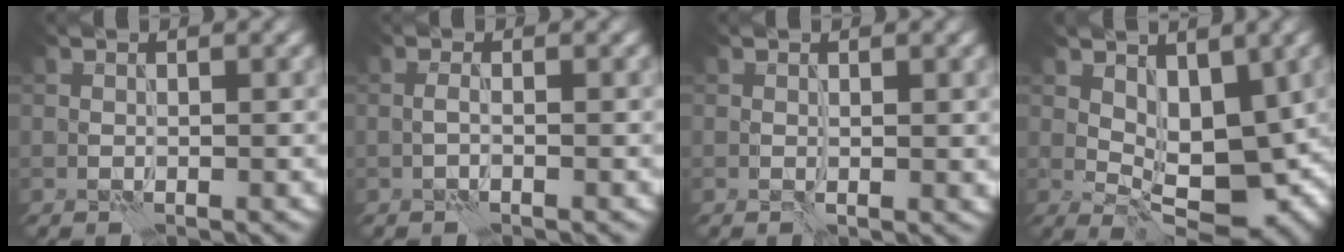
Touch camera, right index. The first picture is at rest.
{"total": 0.8, "force": [-0.5, -0.1, 0.6], "torque": [-0.016, 0.001, -0.012]}
{"total": 0.7, "force": [0.1, 0.2, 0.7], "torque": [-0.009, -0.001, 0.004]}
{"total": 6.9, "force": [1.4, 3.8, 5.6], "torque": [-0.080, -0.015, 0.033]}